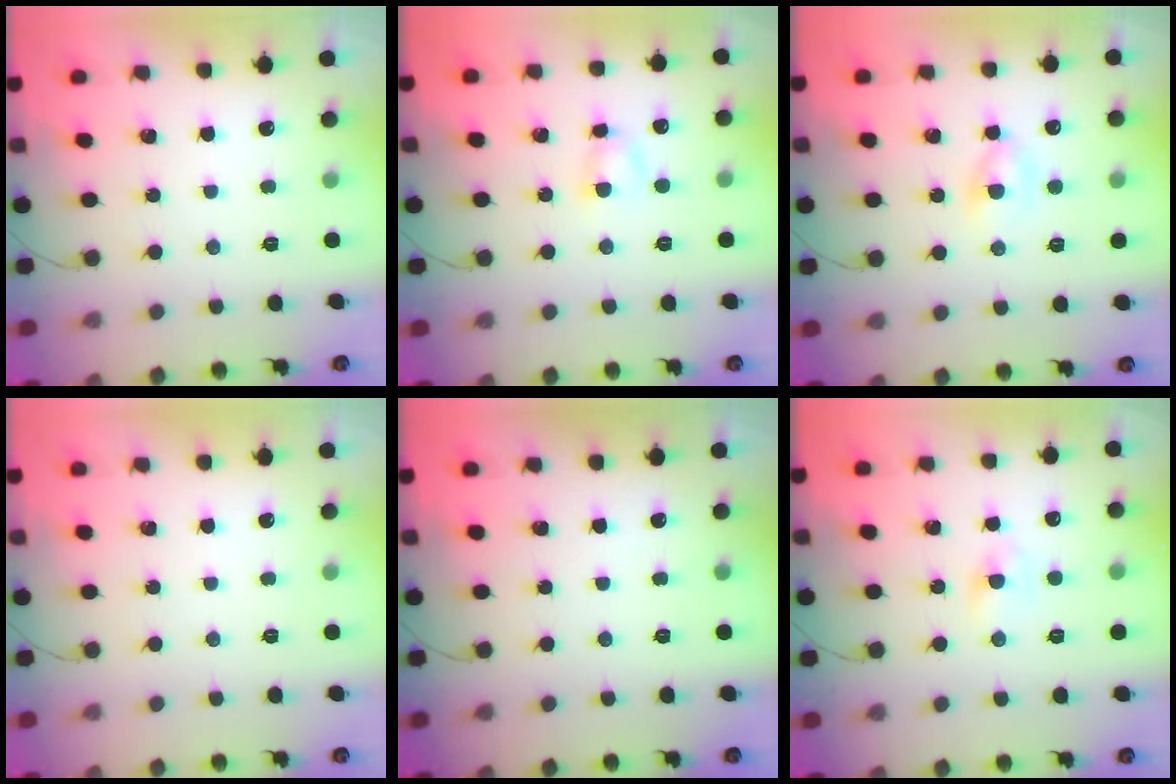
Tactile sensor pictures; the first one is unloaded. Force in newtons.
{"total": 4.0, "press": 3.9, "slide": 1.1}
{"total": 3.7, "press": 3.5, "slide": 1.2}
{"total": 0.0}
{"total": 0.0}
{"total": 2.0, "press": 1.8, "slide": 0.9}